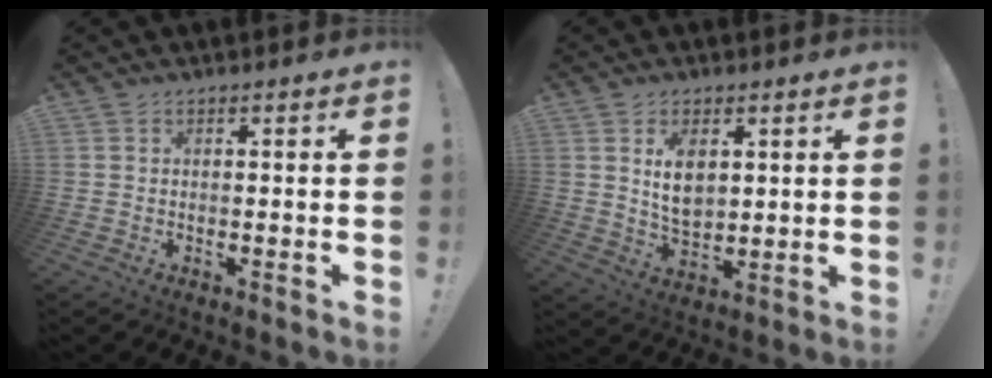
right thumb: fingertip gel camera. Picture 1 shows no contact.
{"total": 8.4, "force": [3.6, 5.0, 5.7], "torque": [-0.086, -0.019, 0.063]}